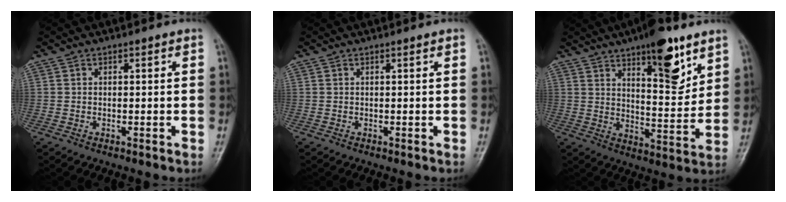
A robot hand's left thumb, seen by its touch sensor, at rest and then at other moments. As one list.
[{"total": 0.0}, {"total": 14.1, "force": [8.3, 5.0, 10.3], "torque": [-0.117, -0.050, 0.126]}]